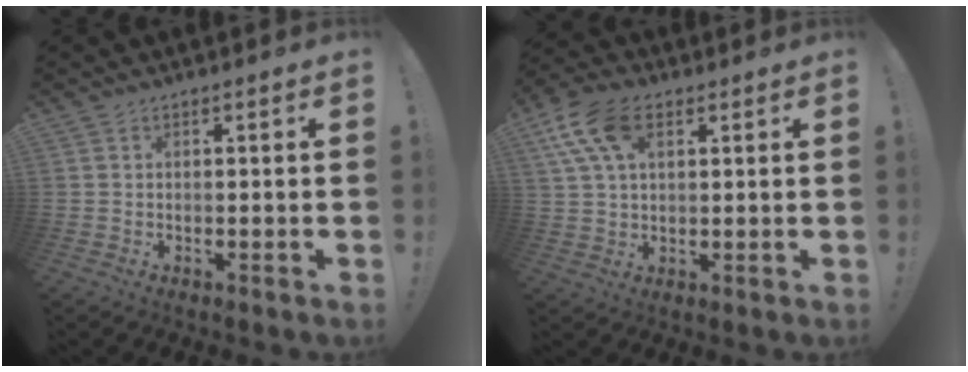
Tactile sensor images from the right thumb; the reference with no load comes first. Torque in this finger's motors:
{"motor_torque": [-0.04, 0.36, 0.16, -0.03, 0.17]}